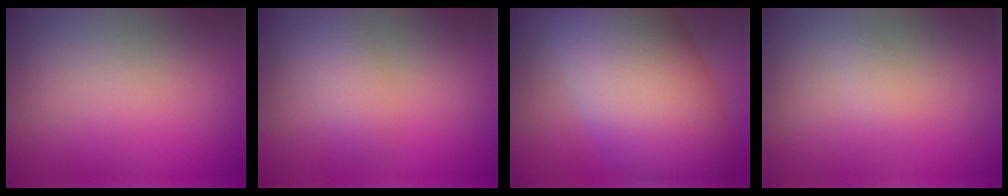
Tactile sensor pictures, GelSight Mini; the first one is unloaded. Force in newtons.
{"total": 2.2, "press": 2.2, "slide": 0.1}
{"total": 14.9, "press": 14.8, "slide": 0.4}
{"total": 0.9, "press": 0.9, "slide": 0.0}